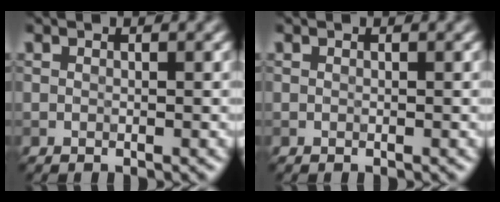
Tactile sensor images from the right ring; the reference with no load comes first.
{"total": 0.0}